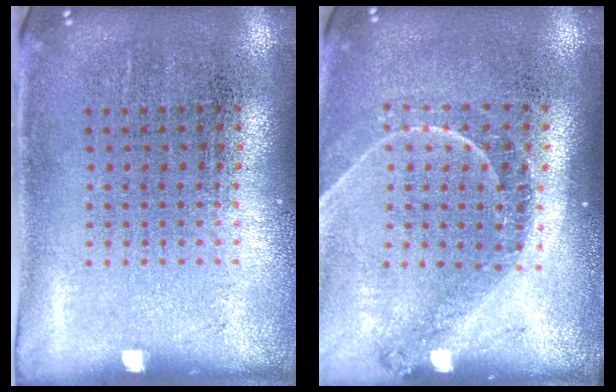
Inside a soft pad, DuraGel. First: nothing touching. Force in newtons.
{"total": 1.3, "press": 1.3, "slide": 0.2}